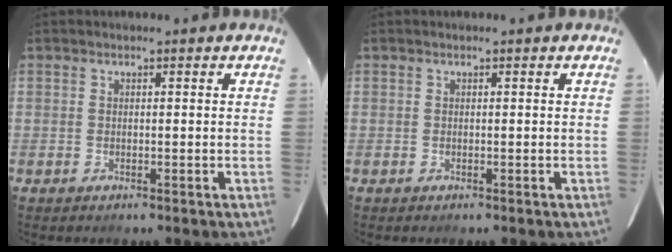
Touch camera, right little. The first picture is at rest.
{"total": 0.0}